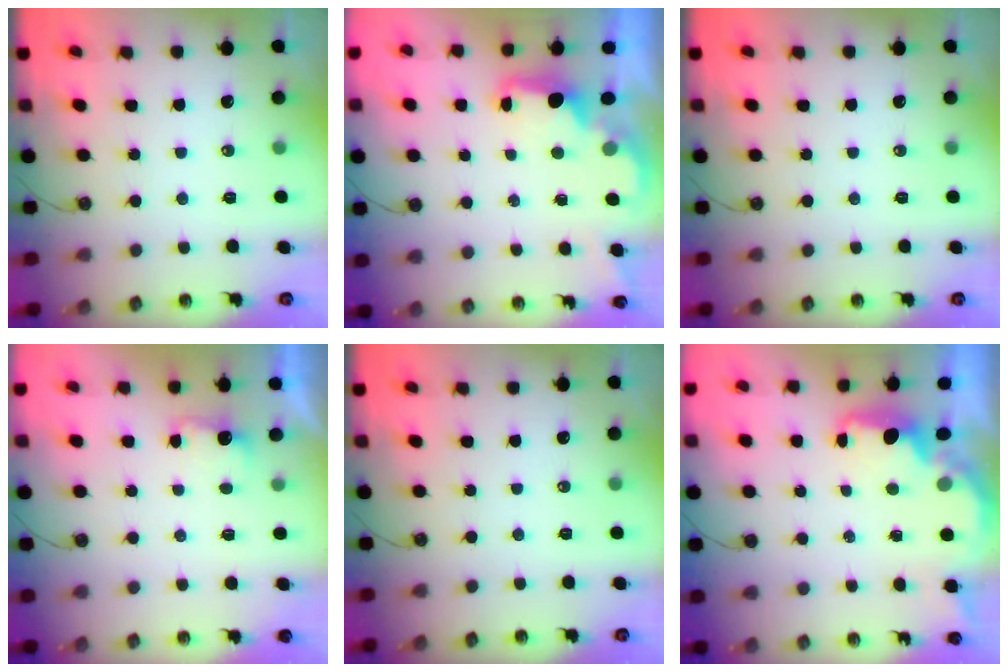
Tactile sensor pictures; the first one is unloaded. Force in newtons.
{"total": 2.2, "press": 2.1, "slide": 0.8}
{"total": 0.0}
{"total": 2.6, "press": 2.4, "slide": 1.0}
{"total": 0.0}
{"total": 2.2, "press": 2.0, "slide": 0.7}